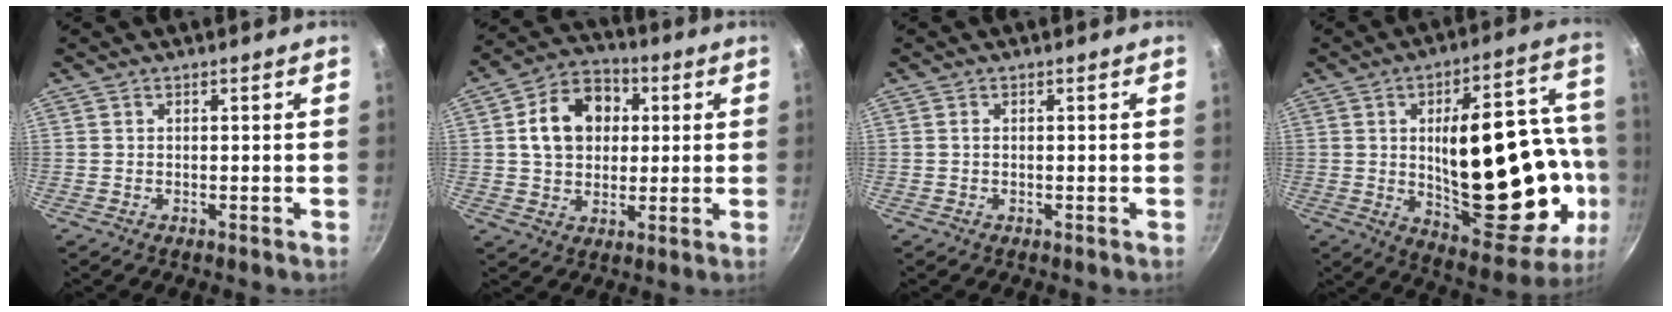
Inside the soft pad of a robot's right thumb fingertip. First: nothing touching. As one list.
[{"total": 13.2, "force": [2.5, 10.2, 8.0], "torque": [-0.106, 0.021, 0.031]}, {"total": 0.6, "force": [0.1, 0.4, 0.4], "torque": [-0.007, 0.003, 0.001]}, {"total": 29.9, "force": [-2.7, 13.4, 26.6], "torque": [-0.345, 0.015, -0.012]}]